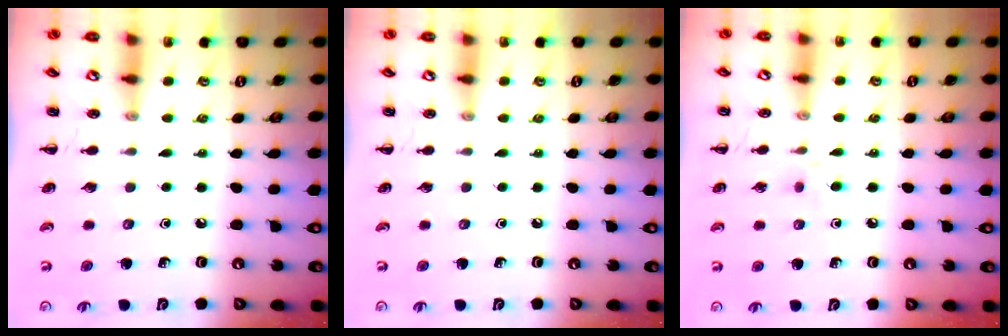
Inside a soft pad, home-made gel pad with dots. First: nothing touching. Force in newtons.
{"total": 0.0}
{"total": 4.6, "press": 4.3, "slide": 1.5}